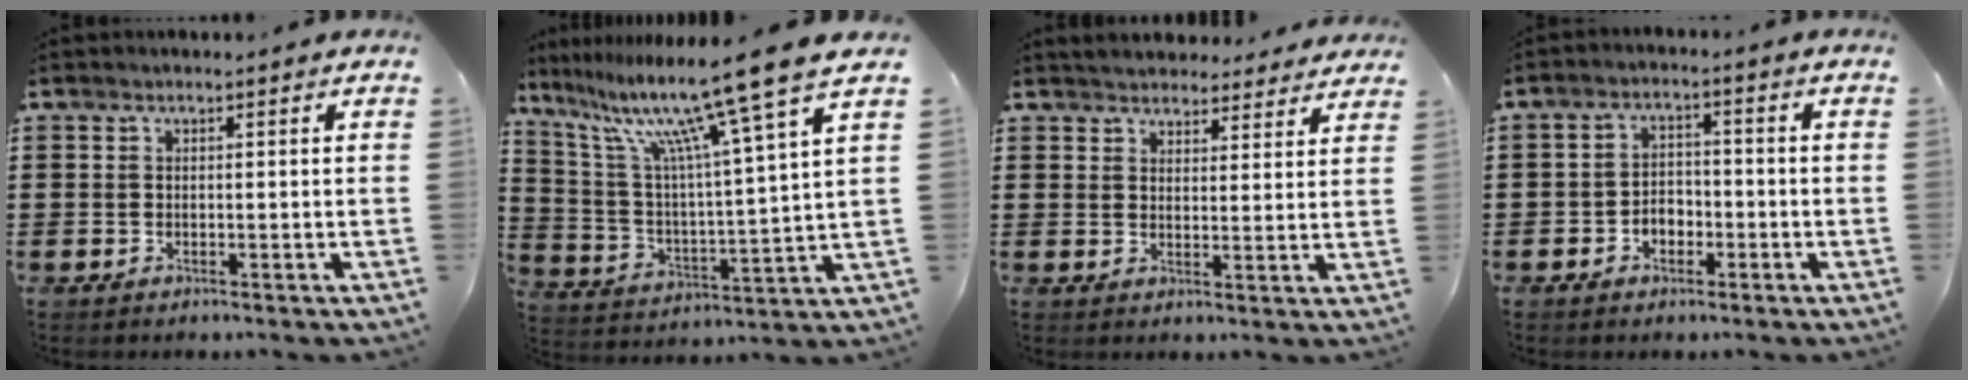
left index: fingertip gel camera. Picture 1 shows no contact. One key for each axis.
{"total": 13.7, "fx": 10.4, "fy": -0.3, "fz": 8.8, "tx": -0.194, "ty": -0.069, "tz": 0.161}
{"total": 3.5, "fx": 3.4, "fy": 0.5, "fz": 0.1, "tx": -0.014, "ty": -0.013, "tz": 0.062}
{"total": 2.9, "fx": -1.7, "fy": 1.9, "fz": 1.4, "tx": -0.029, "ty": 0.007, "tz": -0.037}